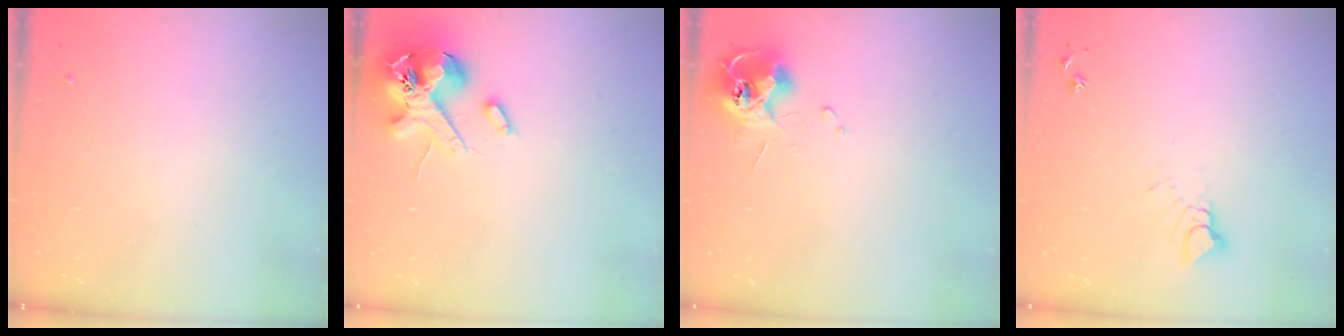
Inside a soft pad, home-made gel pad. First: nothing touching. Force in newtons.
{"total": 14.4, "press": 14.2, "slide": 2.4}
{"total": 12.0, "press": 11.9, "slide": 1.2}
{"total": 5.1, "press": 5.1, "slide": 0.4}